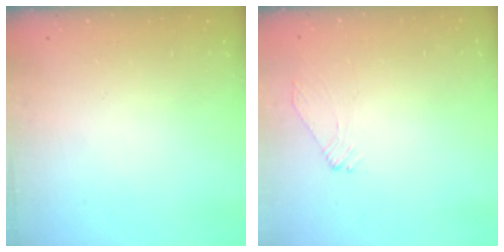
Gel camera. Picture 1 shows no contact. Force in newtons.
{"total": 2.5, "press": 2.4, "slide": 0.7}